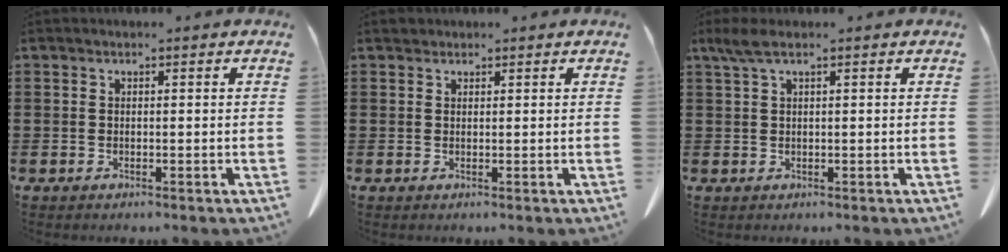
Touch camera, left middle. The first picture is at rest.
{"total": 0.8, "force": [0.7, 0.3, 0.0], "torque": [-0.004, 0.001, 0.015]}
{"total": 2.3, "force": [1.1, 0.4, 2.0], "torque": [-0.048, -0.001, 0.018]}